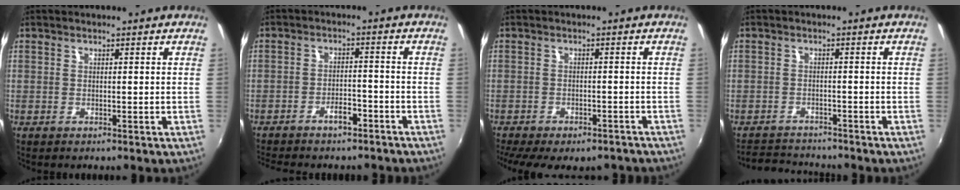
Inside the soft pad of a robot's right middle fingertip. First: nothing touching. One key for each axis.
{"total": 6.4, "fx": -5.3, "fy": 2.2, "fz": 2.7, "tx": -0.063, "ty": 0.007, "tz": -0.076}
{"total": 13.3, "fx": -10.7, "fy": 4.7, "fz": 6.4, "tx": -0.137, "ty": -0.031, "tz": -0.140}
{"total": 5.4, "fx": -5.0, "fy": 1.8, "fz": 0.3, "tx": -0.025, "ty": 0.015, "tz": -0.085}